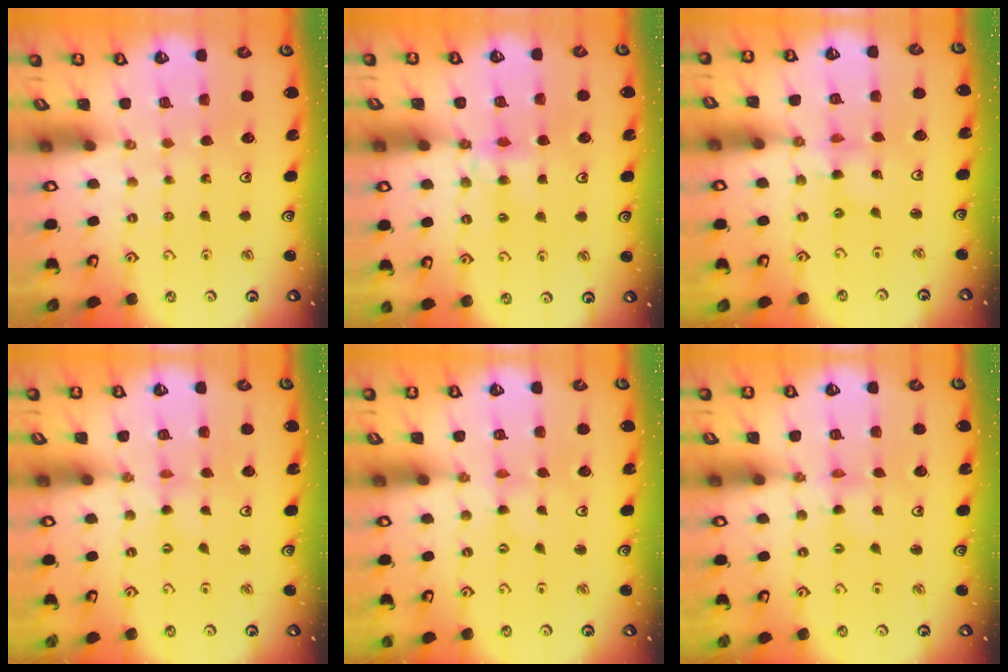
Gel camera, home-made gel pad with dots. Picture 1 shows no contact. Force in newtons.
{"total": 4.5, "press": 4.5, "slide": 0.4}
{"total": 2.7, "press": 2.7, "slide": 0.2}
{"total": 0.6, "press": 0.5, "slide": 0.1}
{"total": 0.0}
{"total": 0.8, "press": 0.8, "slide": 0.2}